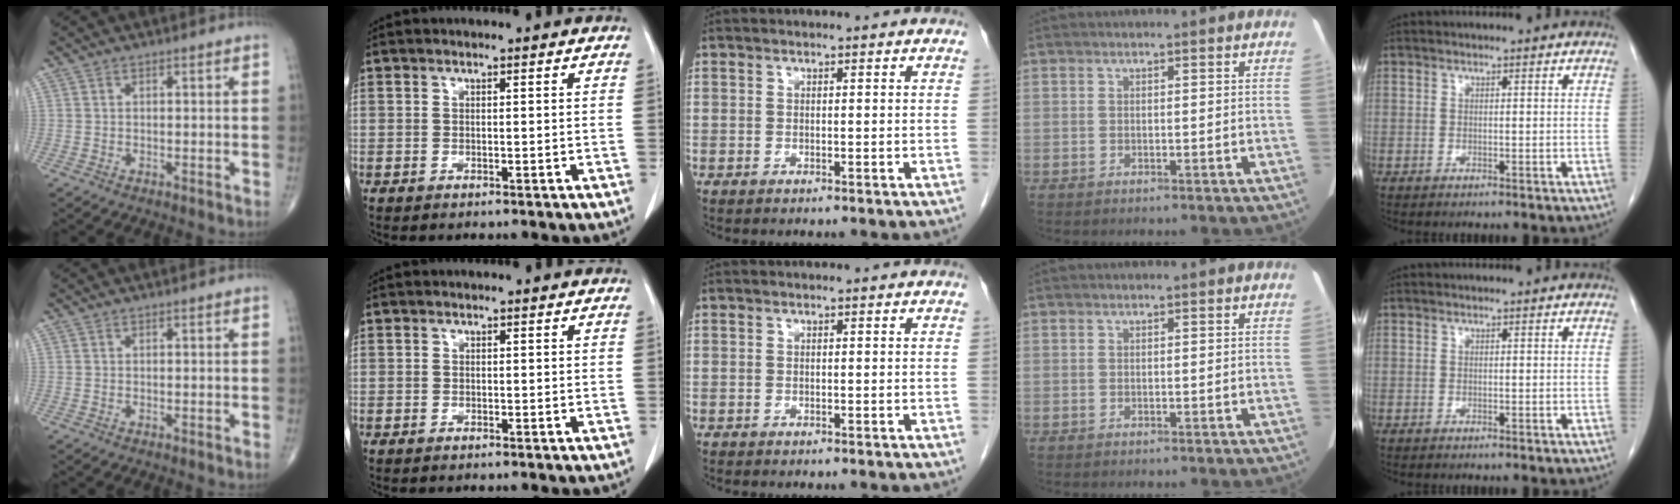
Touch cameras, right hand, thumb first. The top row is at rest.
{}